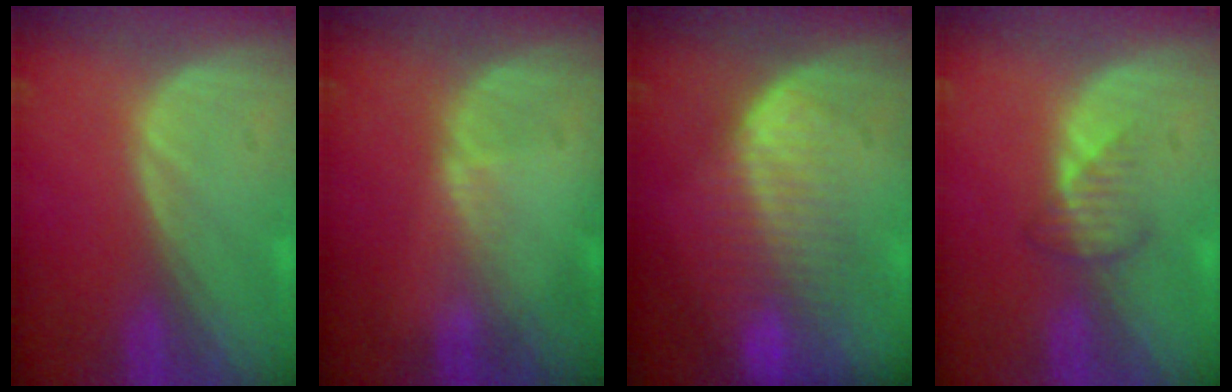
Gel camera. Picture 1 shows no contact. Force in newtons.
{"total": 0.8, "press": 0.8, "slide": 0.2}
{"total": 8.6, "press": 7.3, "slide": 4.4}
{"total": 2.7, "press": 2.6, "slide": 0.7}